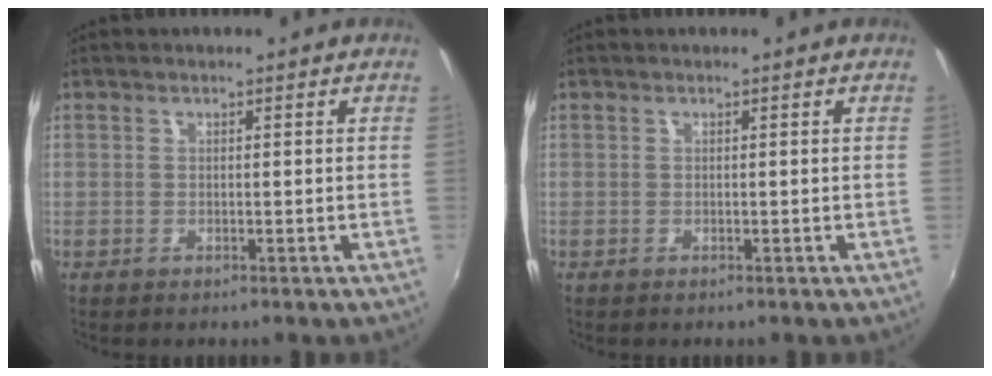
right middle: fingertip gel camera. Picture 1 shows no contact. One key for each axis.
{"total": 0.0}